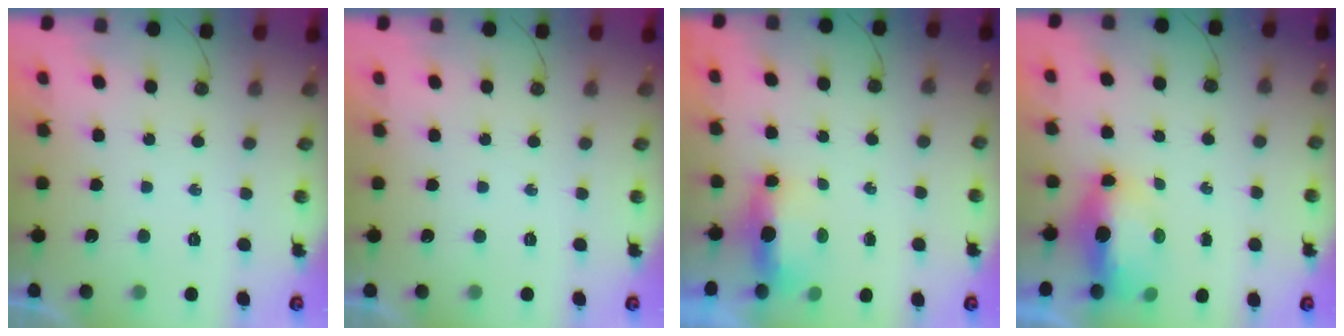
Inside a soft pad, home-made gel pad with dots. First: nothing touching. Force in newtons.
{"total": 0.0}
{"total": 5.1, "press": 4.9, "slide": 1.2}
{"total": 10.6, "press": 8.4, "slide": 6.5}